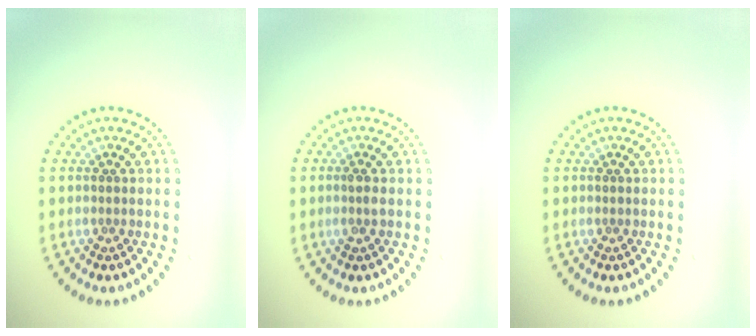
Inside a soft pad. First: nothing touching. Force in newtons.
{"total": 0.9, "press": 0.7, "slide": 0.5}
{"total": 0.0}